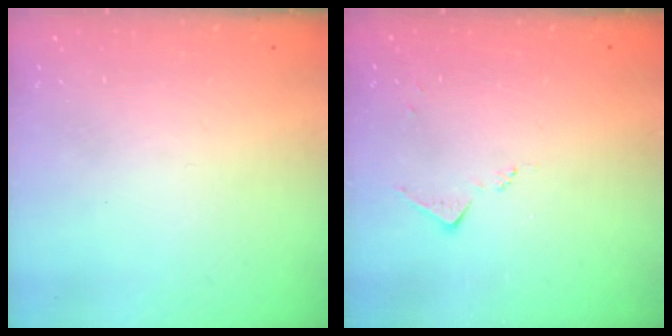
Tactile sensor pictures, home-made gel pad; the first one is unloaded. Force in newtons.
{"total": 6.1, "press": 6.1, "slide": 0.7}